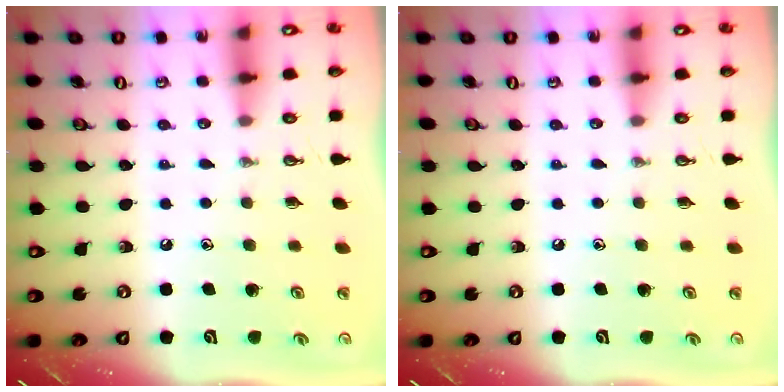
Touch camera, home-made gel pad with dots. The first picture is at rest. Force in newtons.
{"total": 0.0}